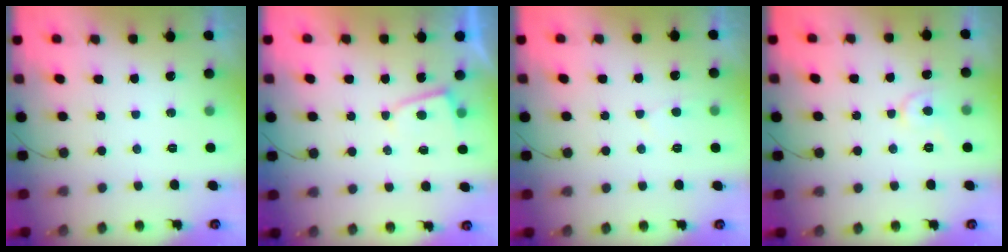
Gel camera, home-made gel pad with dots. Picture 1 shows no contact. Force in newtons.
{"total": 2.2, "press": 2.2, "slide": 0.3}
{"total": 2.7, "press": 2.7, "slide": 0.3}
{"total": 5.2, "press": 5.1, "slide": 0.7}